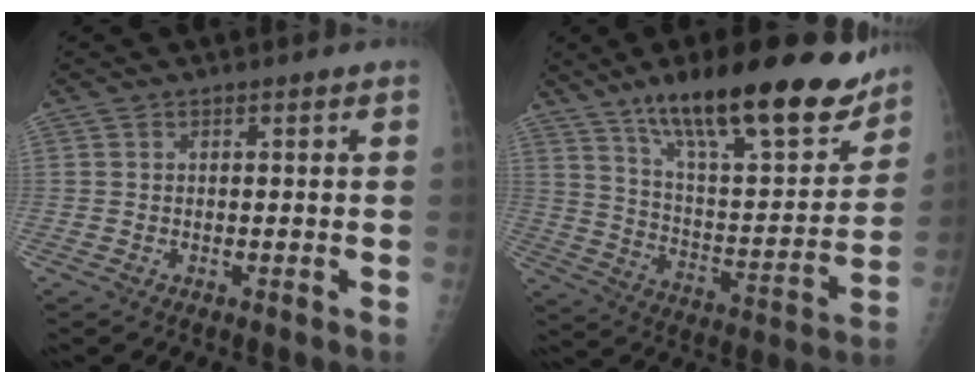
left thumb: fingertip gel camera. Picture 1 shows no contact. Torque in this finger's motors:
{"motor_torque": [0.48, 0.42, 1.43, -1.34, 0.17]}